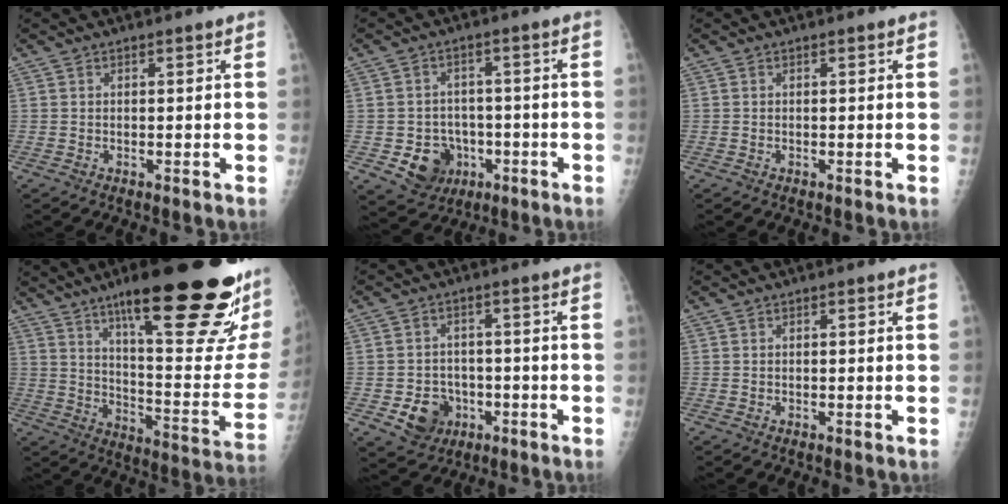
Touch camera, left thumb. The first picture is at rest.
{"total": 8.7, "force": [-2.7, 7.6, 3.2], "torque": [-0.024, 0.015, -0.032]}
{"total": 0.0}
{"total": 31.4, "force": [18.8, 6.2, 24.4], "torque": [-0.275, -0.066, 0.284]}
{"total": 7.2, "force": [-2.4, 6.2, 2.8], "torque": [-0.021, 0.014, -0.030]}
{"total": 0.0}